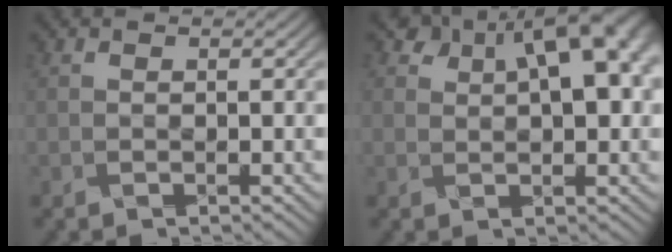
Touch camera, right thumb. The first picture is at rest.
{"total": 11.6, "force": [4.6, 6.3, 8.6], "torque": [-0.118, 0.020, 0.063]}